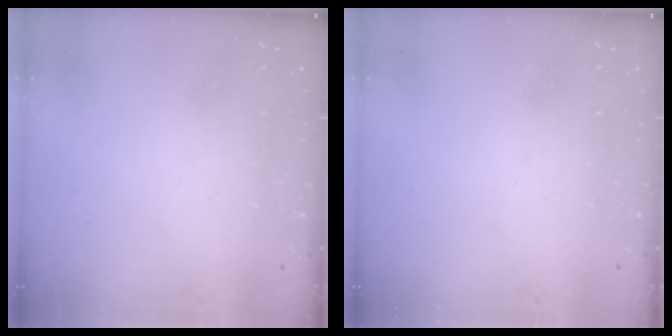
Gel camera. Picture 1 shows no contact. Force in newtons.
{"total": 0.0}